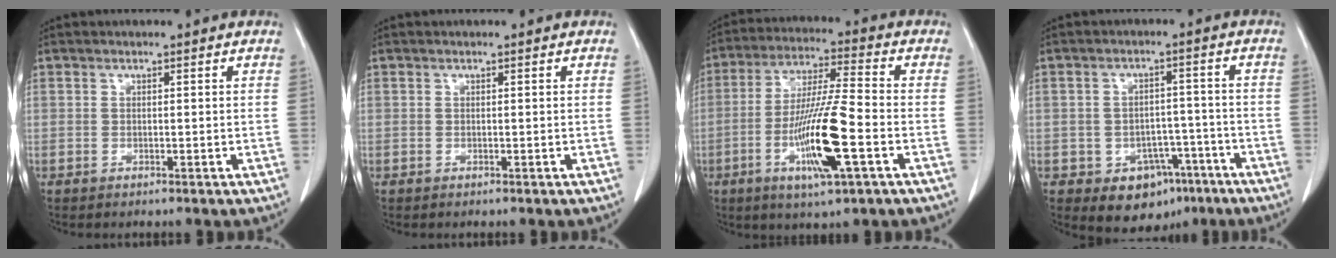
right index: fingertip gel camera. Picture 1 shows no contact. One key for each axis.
{"total": 0.0}
{"total": 13.6, "fx": -4.3, "fy": 0.6, "fz": 12.9, "tx": -0.249, "ty": -0.014, "tz": -0.077}
{"total": 7.9, "fx": -4.2, "fy": 5.8, "fz": 3.3, "tx": -0.033, "ty": 0.018, "tz": -0.049}